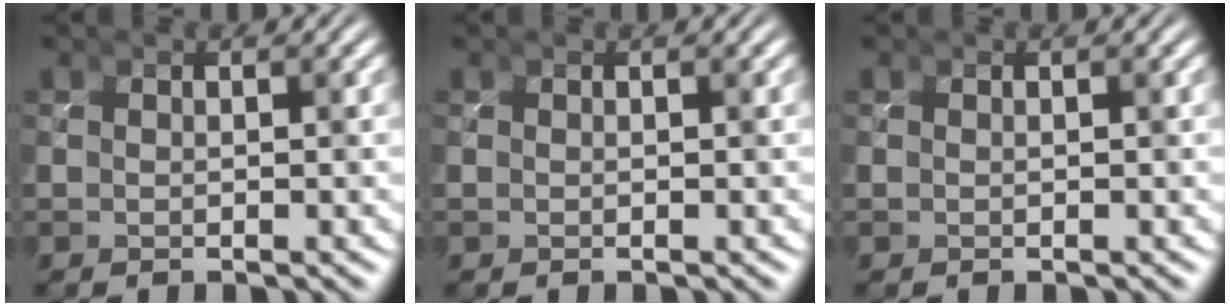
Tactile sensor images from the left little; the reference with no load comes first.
{"total": 0.0}
{"total": 0.0}